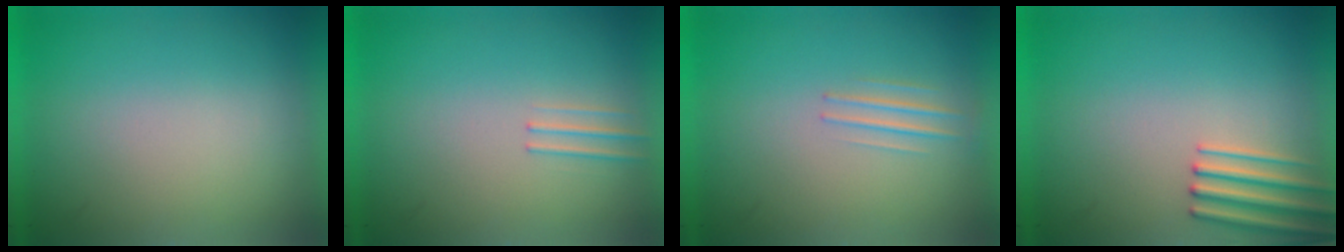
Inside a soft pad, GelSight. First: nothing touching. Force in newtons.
{"total": 1.1}
{"total": 1.3}
{"total": 2.0}